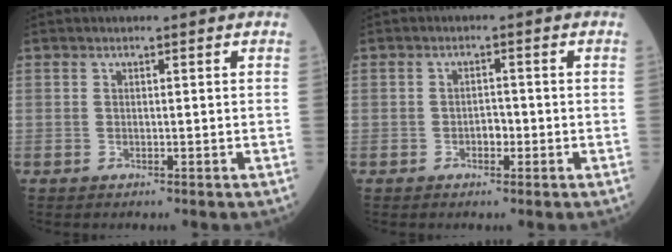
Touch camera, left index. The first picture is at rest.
{"total": 2.0, "force": [-1.1, 1.0, 1.2], "torque": [-0.015, 0.001, -0.020]}